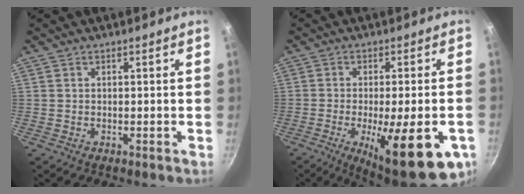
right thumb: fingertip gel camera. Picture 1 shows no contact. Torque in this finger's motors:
{"motor_torque": [0.22, 0.89, 0.53, -0.78, 0.39]}